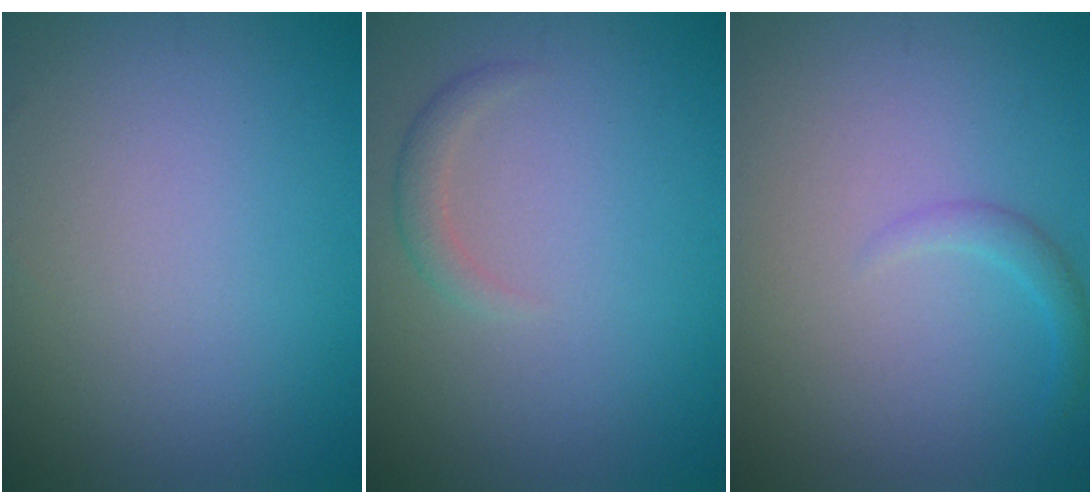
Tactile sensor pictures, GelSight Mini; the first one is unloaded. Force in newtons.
{"total": 1.2, "press": 1.2, "slide": 0.0}
{"total": 1.4, "press": 1.4, "slide": 0.1}